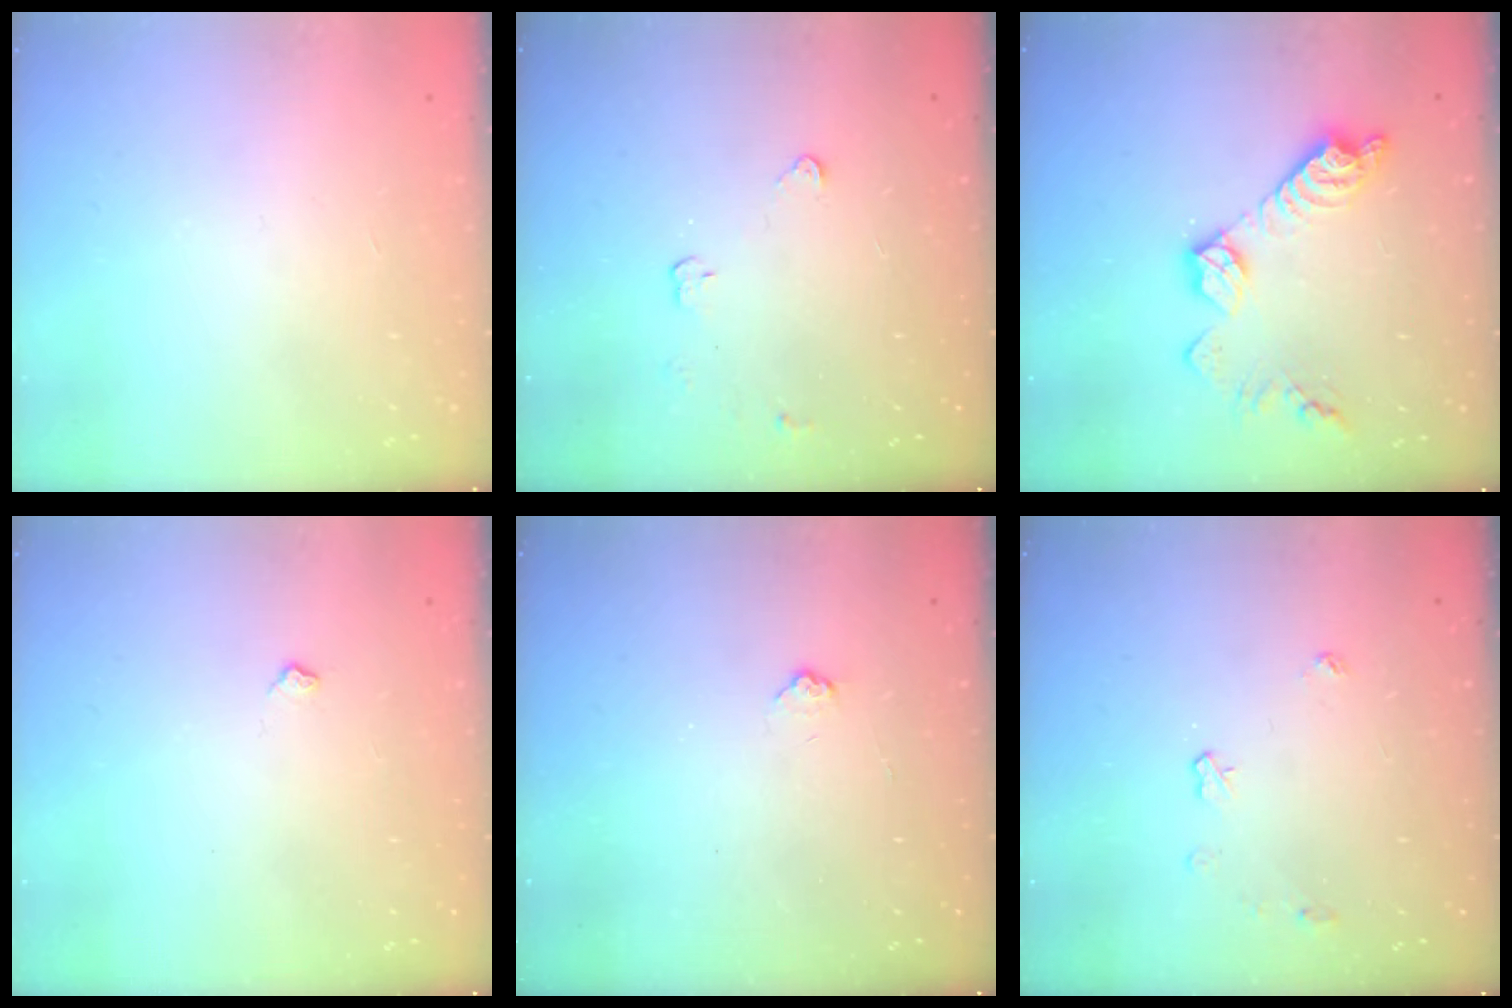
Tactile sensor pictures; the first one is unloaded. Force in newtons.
{"total": 2.9, "press": 2.9, "slide": 0.4}
{"total": 13.5, "press": 13.5, "slide": 0.9}
{"total": 3.6, "press": 3.6, "slide": 0.6}
{"total": 4.5, "press": 4.5, "slide": 0.6}
{"total": 4.0, "press": 3.9, "slide": 0.5}